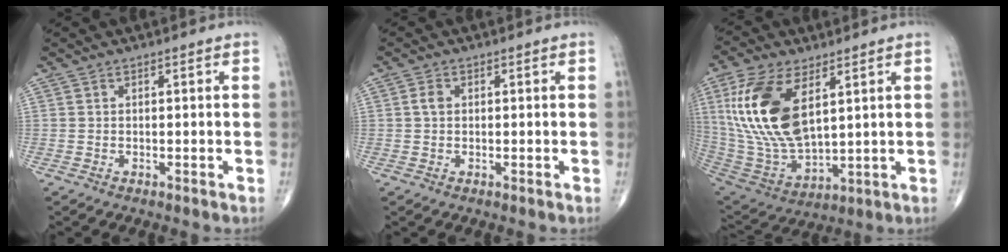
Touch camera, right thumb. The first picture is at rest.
{"total": 1.7, "force": [0.2, 1.2, 1.2], "torque": [-0.022, 0.004, 0.002]}
{"total": 19.9, "force": [6.2, 9.8, 16.1], "torque": [-0.329, -0.027, 0.128]}